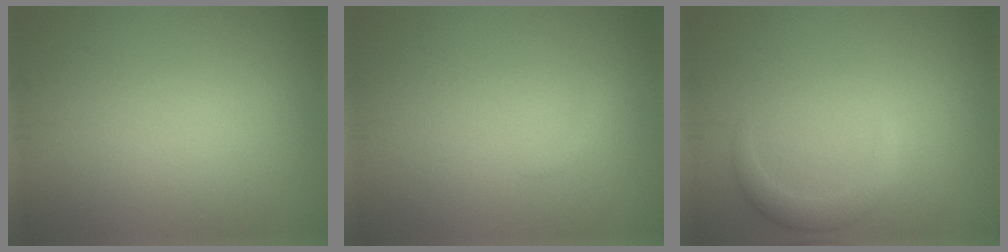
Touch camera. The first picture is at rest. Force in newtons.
{"total": 0.6, "press": 0.6, "slide": 0.1}
{"total": 2.0, "press": 2.0, "slide": 0.2}